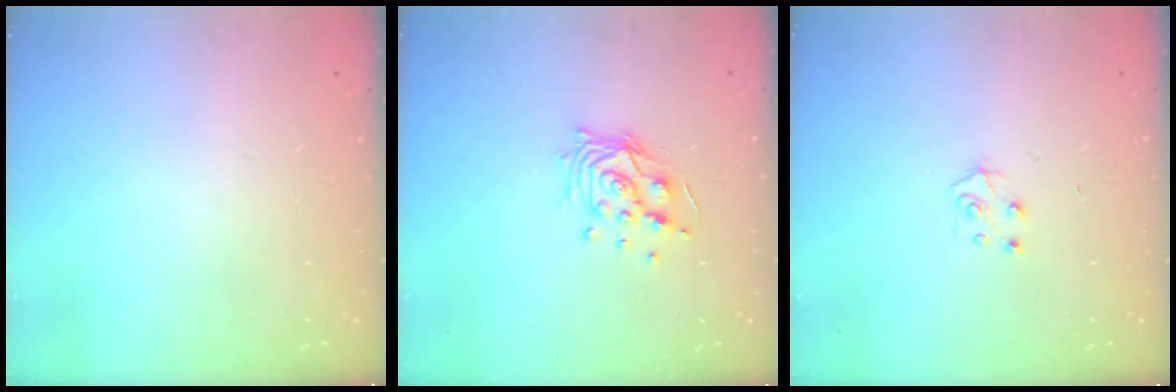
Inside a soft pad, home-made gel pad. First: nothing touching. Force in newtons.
{"total": 11.5, "press": 11.4, "slide": 1.0}
{"total": 5.1, "press": 5.1, "slide": 0.5}